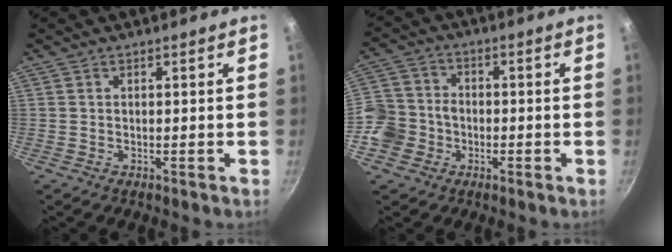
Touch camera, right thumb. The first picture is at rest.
{"total": 8.5, "force": [-2.9, 7.6, 2.6], "torque": [-0.029, 0.024, -0.059]}